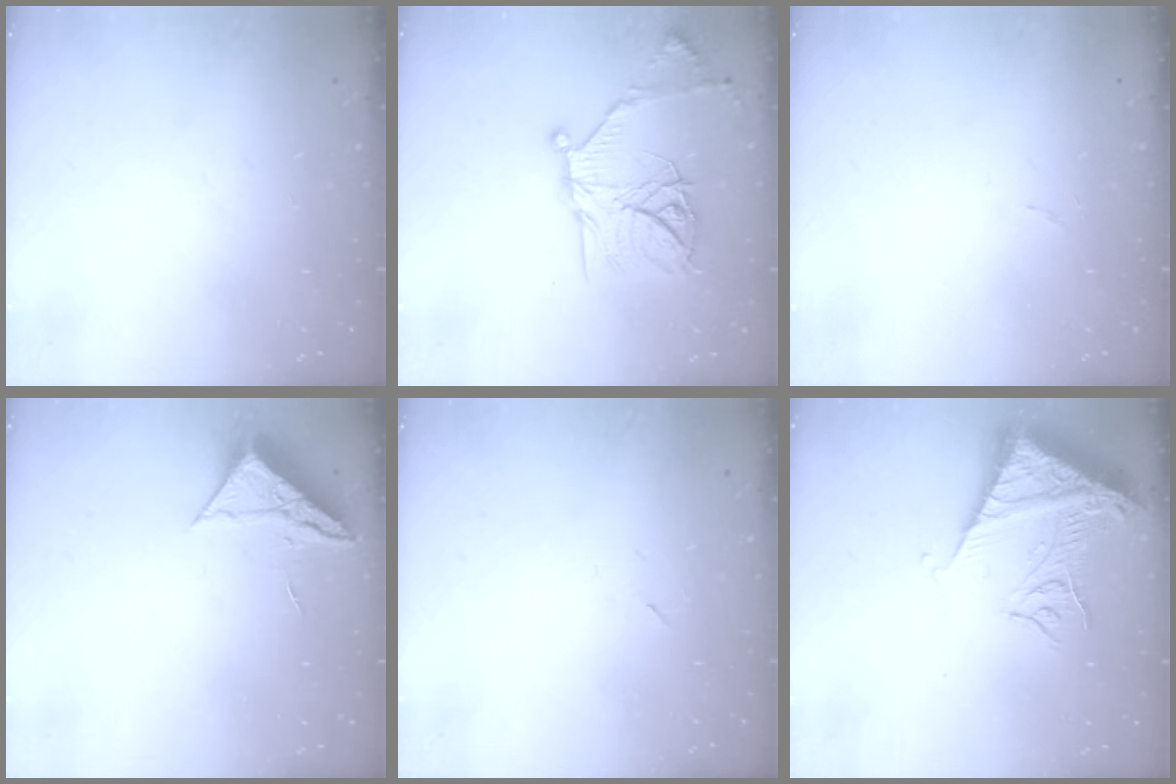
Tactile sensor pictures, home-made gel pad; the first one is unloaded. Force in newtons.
{"total": 19.9, "press": 19.8, "slide": 1.5}
{"total": 4.3, "press": 4.2, "slide": 0.3}
{"total": 6.9, "press": 6.9, "slide": 0.3}
{"total": 2.2, "press": 1.9, "slide": 1.2}
{"total": 14.5, "press": 14.4, "slide": 1.8}